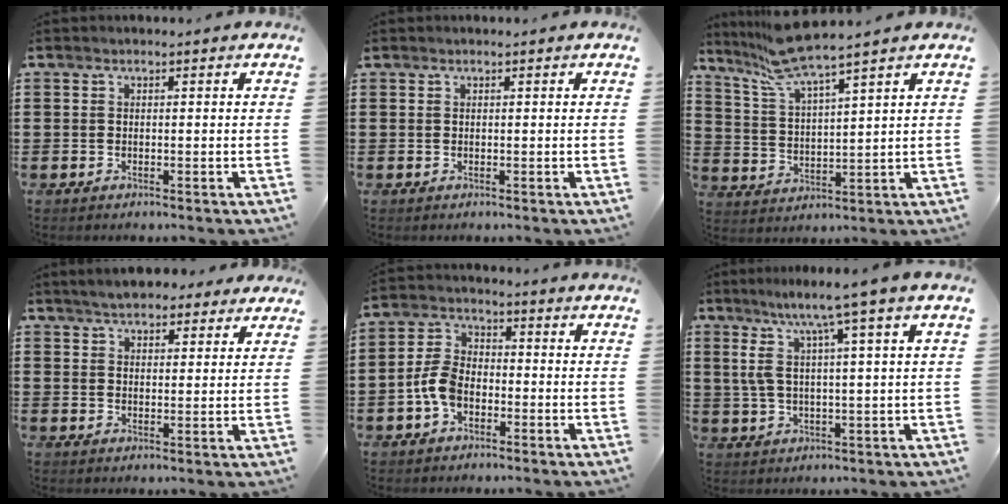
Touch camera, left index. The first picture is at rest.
{"total": 0.0}
{"total": 8.0, "force": [6.9, 0.2, 4.2], "torque": [-0.105, -0.023, 0.124]}
{"total": 4.7, "force": [4.1, 1.7, 1.4], "torque": [-0.039, 0.001, 0.078]}
{"total": 5.8, "force": [-2.2, 3.7, 3.9], "torque": [-0.104, 0.003, -0.048]}
{"total": 7.6, "force": [3.9, 0.0, 6.5], "torque": [-0.137, -0.011, 0.060]}